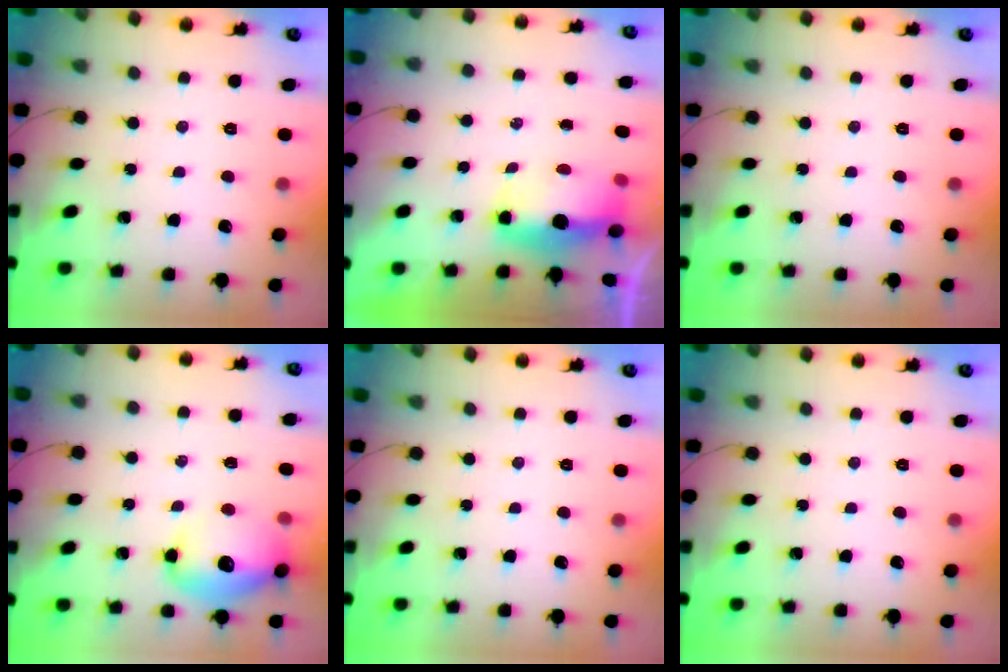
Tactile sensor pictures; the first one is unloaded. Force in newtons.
{"total": 7.1, "press": 6.5, "slide": 2.7}
{"total": 0.0}
{"total": 13.0, "press": 12.5, "slide": 3.7}
{"total": 0.0}
{"total": 0.0}